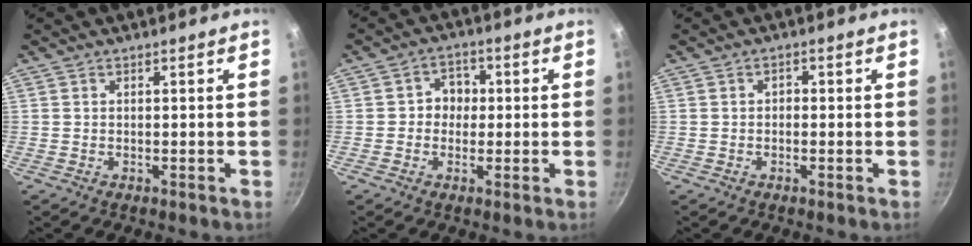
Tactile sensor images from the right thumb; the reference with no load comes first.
{"total": 4.8, "force": [0.1, 4.2, 2.4], "torque": [-0.007, 0.013, -0.007]}
{"total": 1.1, "force": [-0.2, 0.9, 0.6], "torque": [0.000, 0.006, -0.007]}